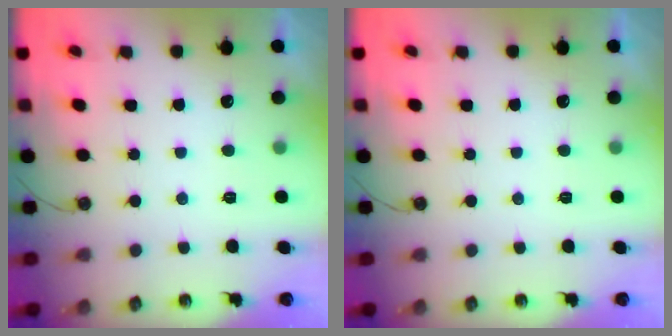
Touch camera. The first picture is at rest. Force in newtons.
{"total": 0.0}